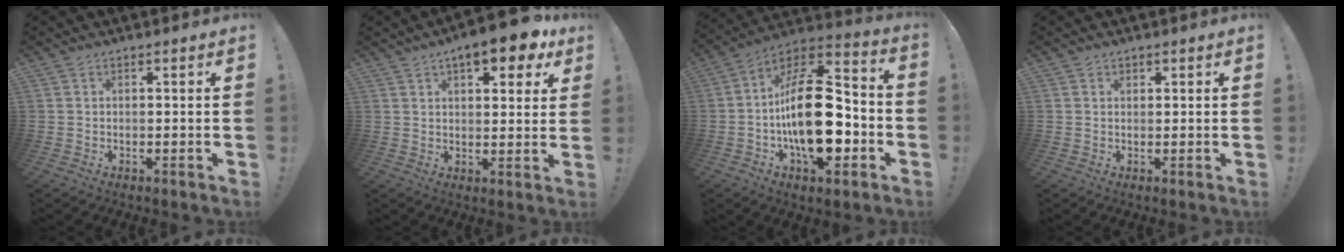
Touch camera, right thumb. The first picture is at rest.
{"total": 10.9, "force": [7.0, 3.7, 7.5], "torque": [-0.092, -0.039, 0.113]}
{"total": 26.4, "force": [-4.0, 13.2, 22.5], "torque": [-0.387, 0.031, -0.055]}
{"total": 0.8, "force": [0.6, 0.5, 0.2], "torque": [-0.003, 0.000, 0.010]}